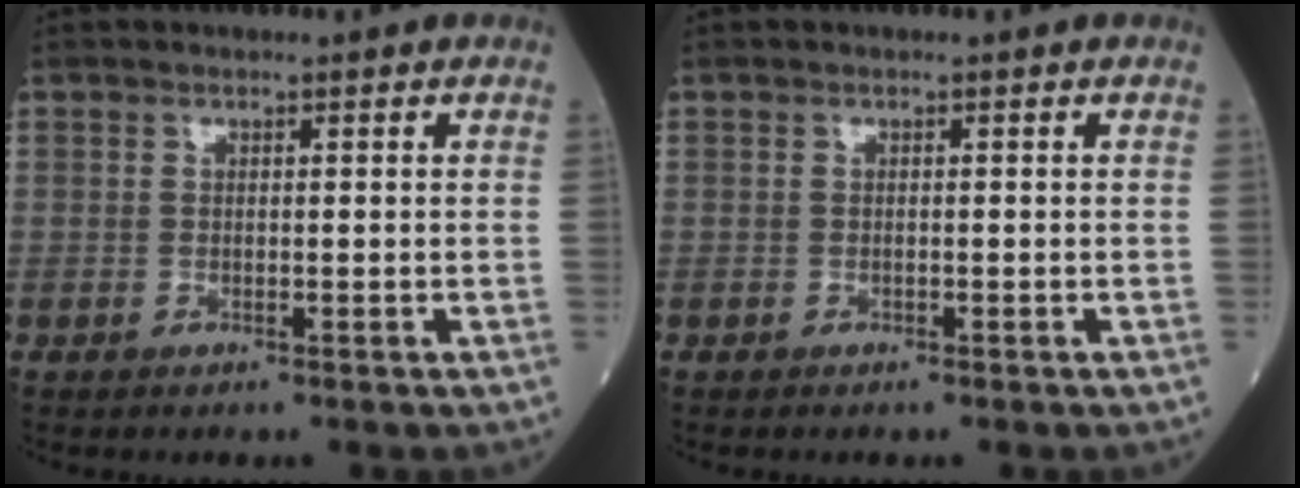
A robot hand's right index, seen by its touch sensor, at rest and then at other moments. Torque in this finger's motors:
{"motor_torque": [-0.07, -0.04, -0.01, 0.01]}